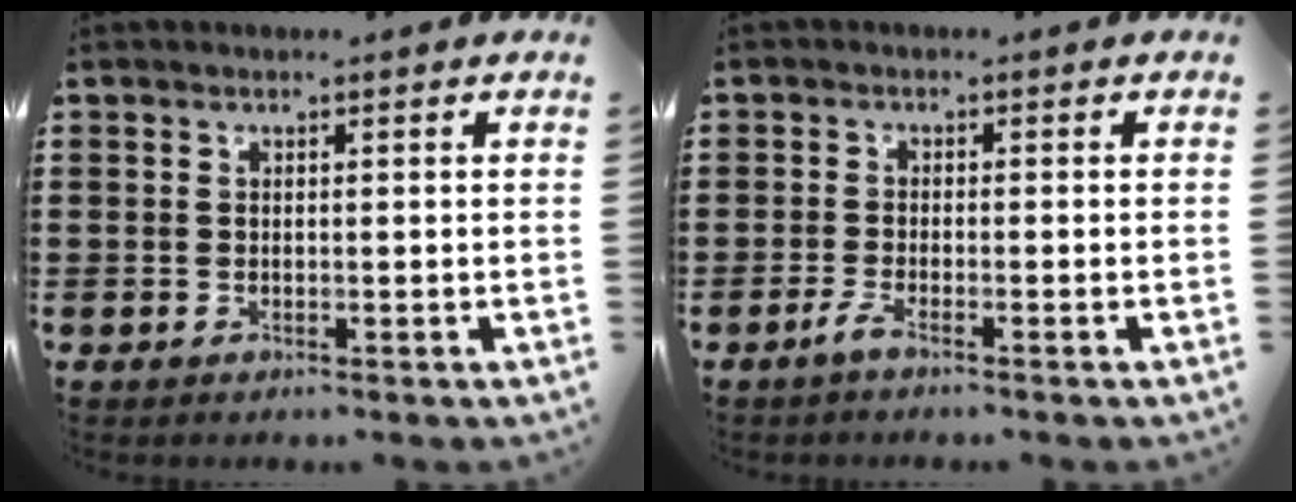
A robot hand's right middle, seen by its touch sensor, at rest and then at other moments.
{"total": 2.1, "force": [-1.3, 0.1, 1.6], "torque": [-0.036, -0.006, -0.025]}